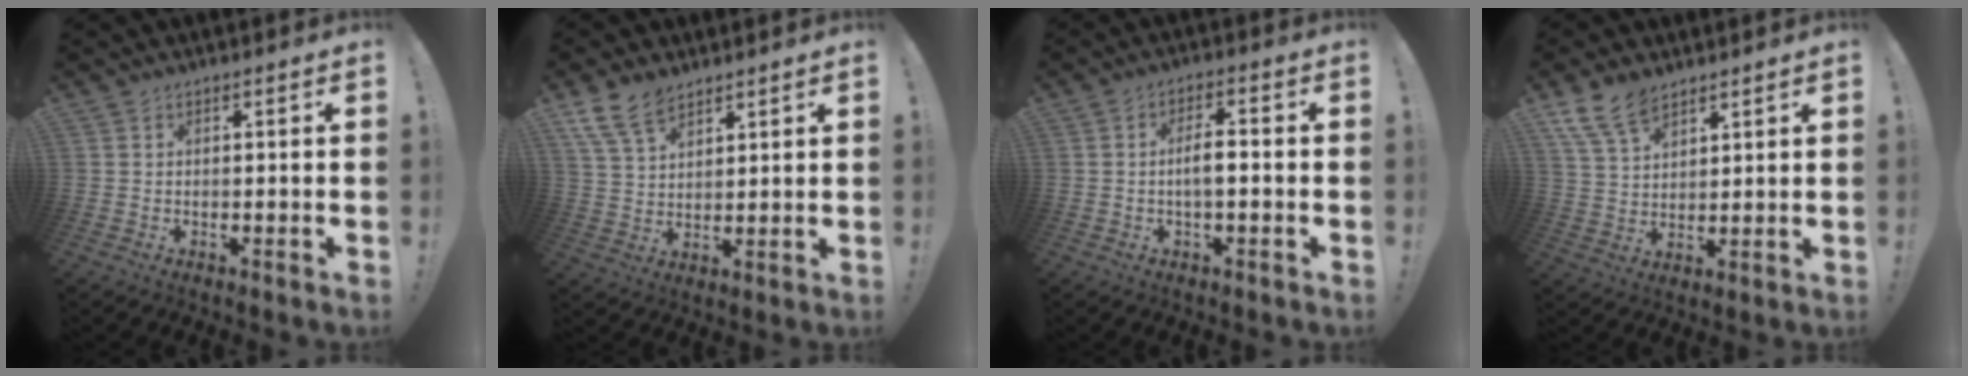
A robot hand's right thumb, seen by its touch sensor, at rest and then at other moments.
{"total": 9.6, "force": [7.1, 4.8, 4.4], "torque": [-0.089, -0.029, 0.140]}
{"total": 5.3, "force": [-1.0, 1.7, 4.9], "torque": [-0.084, 0.010, -0.018]}
{"total": 9.7, "force": [7.2, 4.9, 4.2], "torque": [-0.087, -0.032, 0.143]}